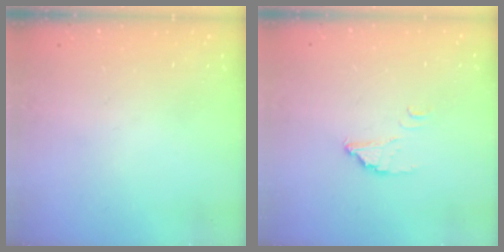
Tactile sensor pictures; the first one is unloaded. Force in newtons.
{"total": 2.7, "press": 2.7, "slide": 0.1}